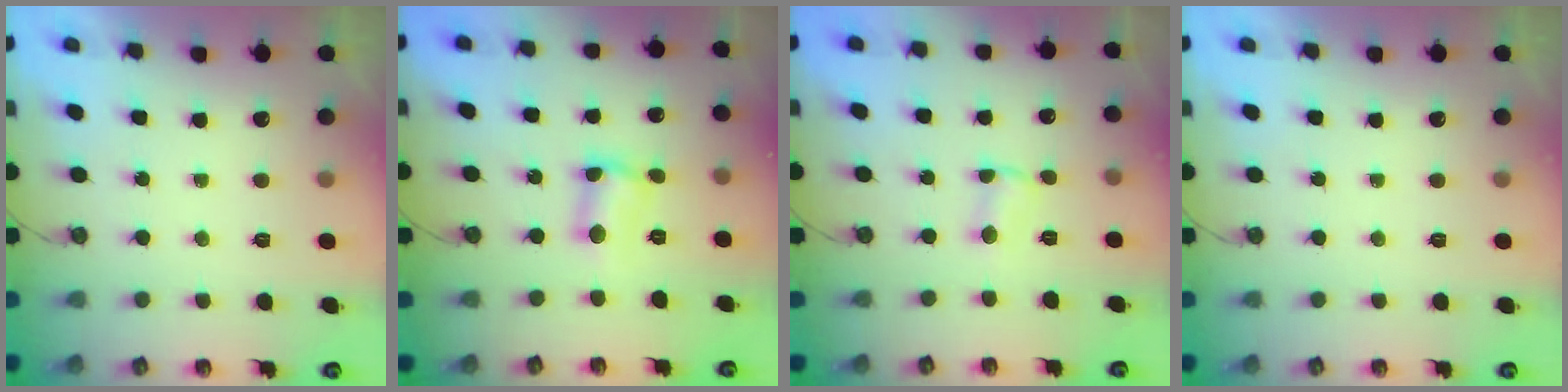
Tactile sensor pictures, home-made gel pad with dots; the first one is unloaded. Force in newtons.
{"total": 5.0, "press": 4.9, "slide": 0.5}
{"total": 2.5, "press": 2.5, "slide": 0.4}
{"total": 0.0}